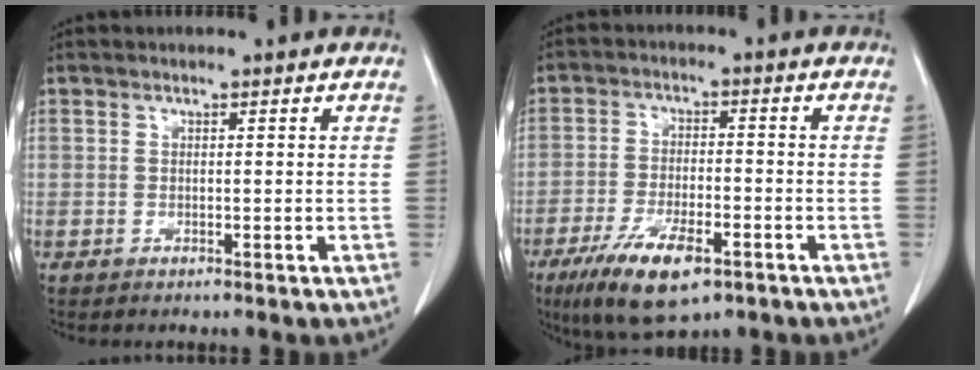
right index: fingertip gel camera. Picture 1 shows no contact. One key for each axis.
{"total": 10.9, "fx": -6.2, "fy": 3.5, "fz": 8.3, "tx": -0.152, "ty": -0.017, "tz": -0.100}